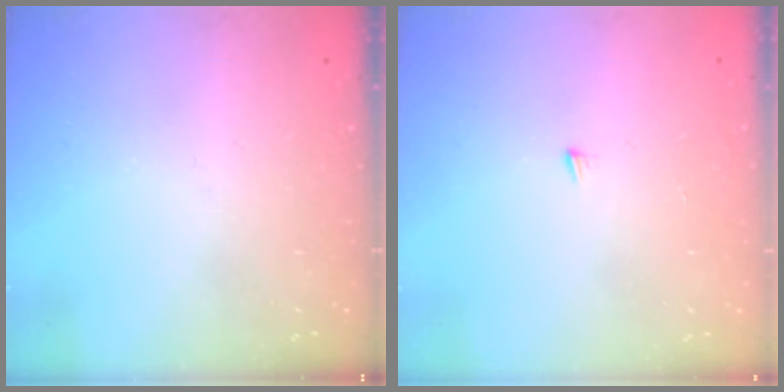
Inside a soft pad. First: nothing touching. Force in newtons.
{"total": 3.9, "press": 3.9, "slide": 0.3}